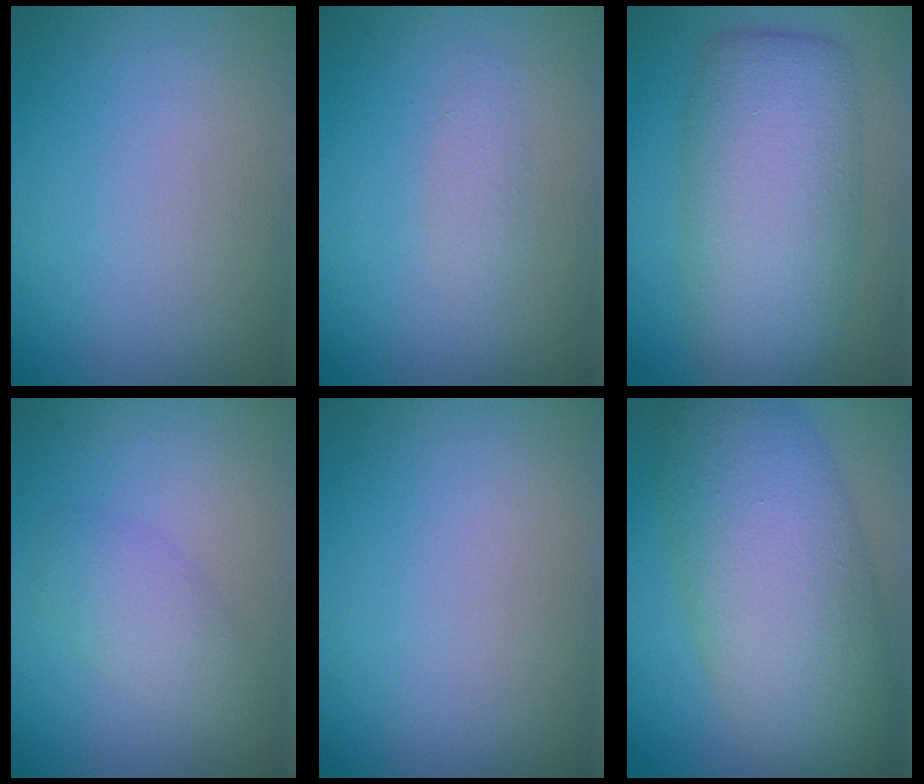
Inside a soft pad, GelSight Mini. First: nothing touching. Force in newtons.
{"total": 1.1, "press": 1.1, "slide": 0.1}
{"total": 8.7, "press": 8.7, "slide": 0.2}
{"total": 2.4, "press": 2.4, "slide": 0.1}
{"total": 0.0}
{"total": 11.1, "press": 11.1, "slide": 0.2}